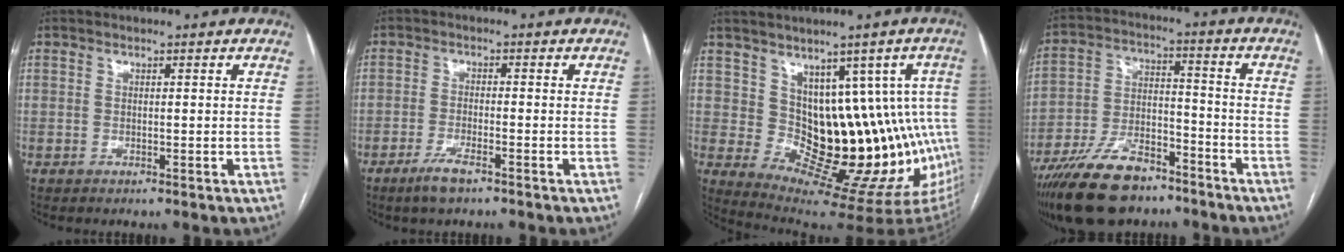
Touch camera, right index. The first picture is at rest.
{"total": 3.8, "force": [-2.7, 0.6, 2.7], "torque": [-0.059, -0.004, -0.050]}
{"total": 16.0, "force": [1.7, 7.8, 13.8], "torque": [-0.147, 0.016, 0.045]}
{"total": 15.4, "force": [-11.4, 6.4, 8.1], "torque": [-0.154, 0.004, -0.200]}